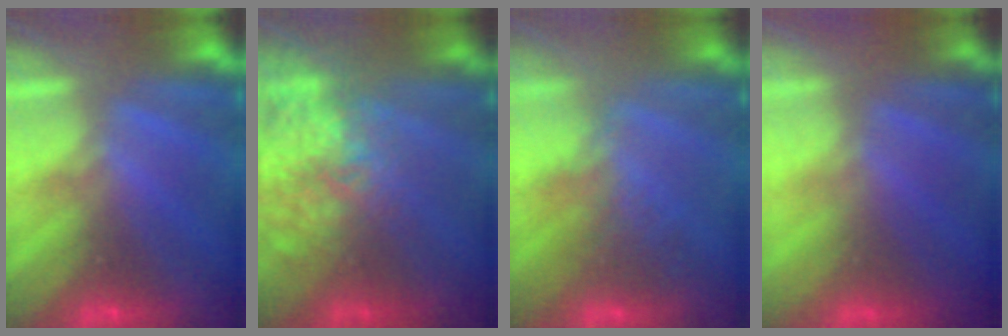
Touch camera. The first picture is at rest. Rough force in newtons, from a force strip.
{"total": 10.5}
{"total": 2.4}
{"total": 2.9}